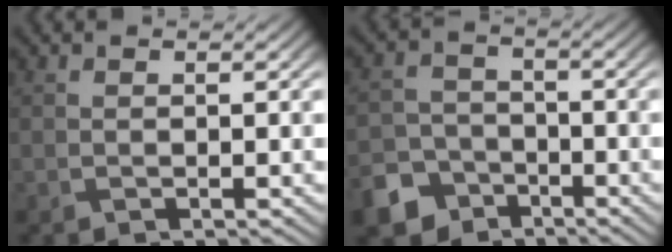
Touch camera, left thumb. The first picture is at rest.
{"total": 7.3, "force": [-4.8, 5.0, 2.3], "torque": [-0.050, -0.019, -0.095]}